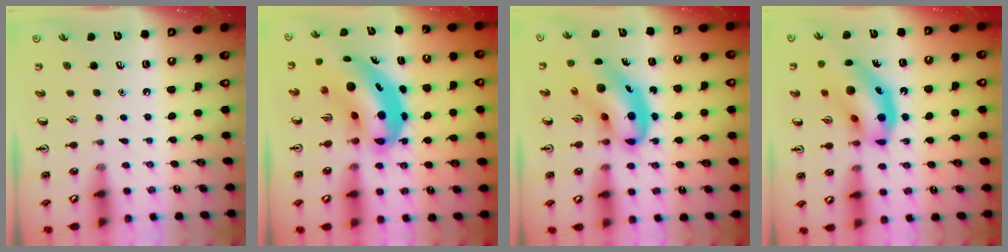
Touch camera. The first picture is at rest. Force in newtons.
{"total": 9.2, "press": 8.9, "slide": 2.5}
{"total": 11.3, "press": 10.9, "slide": 3.1}
{"total": 16.6, "press": 16.3, "slide": 3.2}